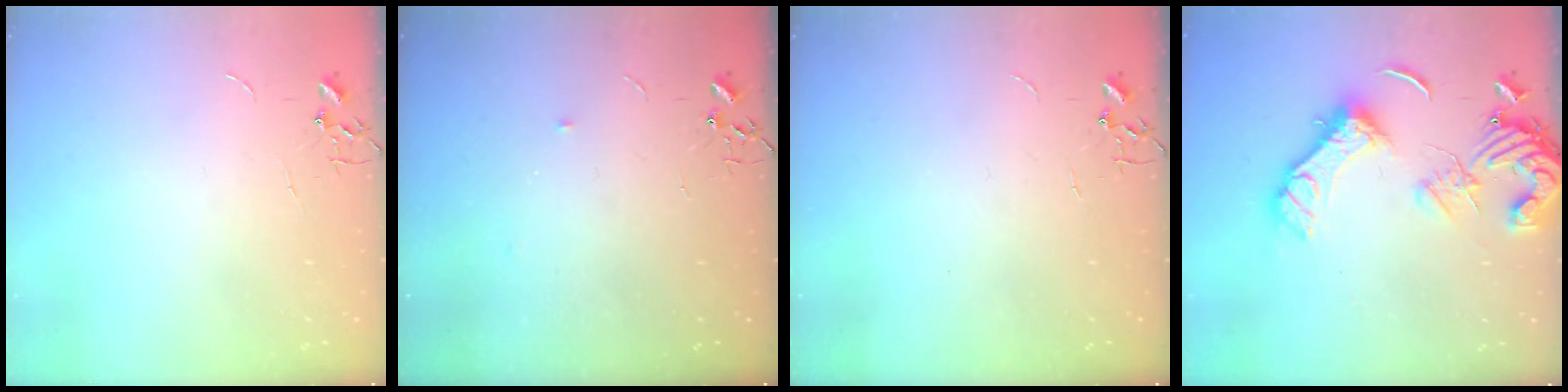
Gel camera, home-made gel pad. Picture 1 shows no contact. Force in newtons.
{"total": 3.0, "press": 2.9, "slide": 0.5}
{"total": 0.0}
{"total": 16.9, "press": 16.8, "slide": 2.3}